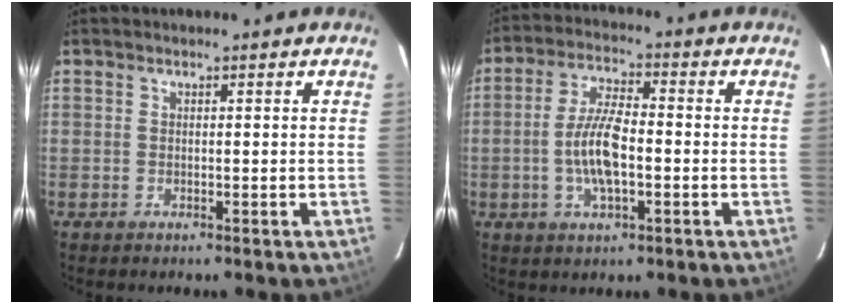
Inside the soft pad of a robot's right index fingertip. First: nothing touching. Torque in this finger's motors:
{"motor_torque": [0.62, 0.02, 0.23, 0.13]}